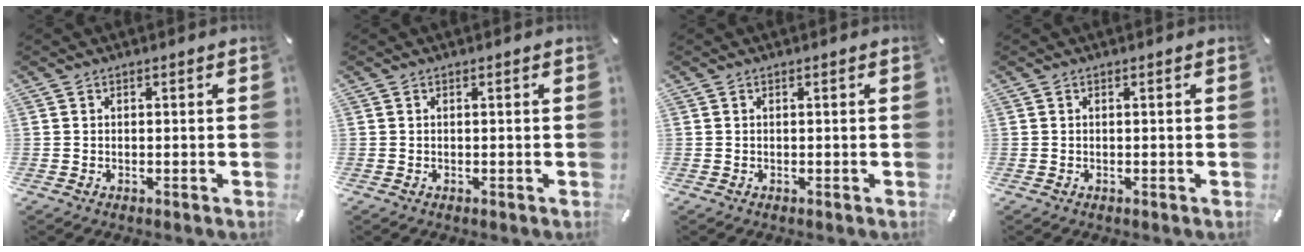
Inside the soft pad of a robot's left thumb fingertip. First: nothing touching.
{"total": 0.0}
{"total": 0.0}
{"total": 0.0}